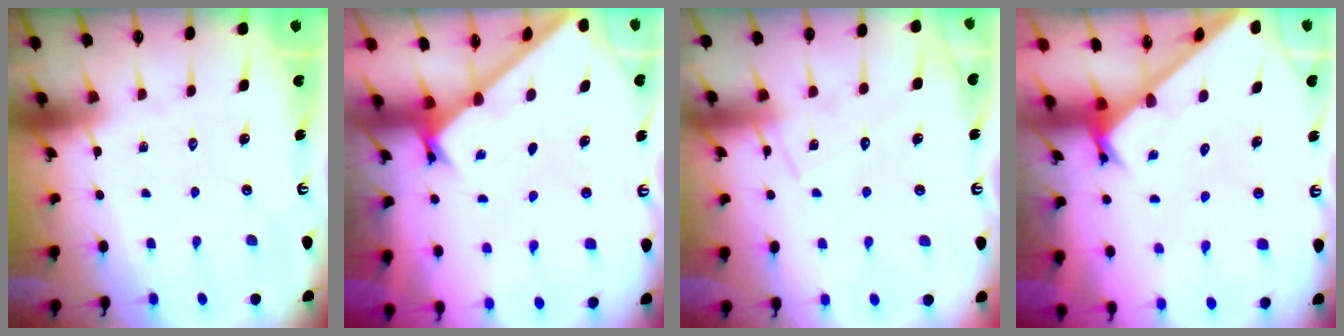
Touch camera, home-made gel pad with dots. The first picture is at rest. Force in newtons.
{"total": 1.7, "press": 1.7, "slide": 0.2}
{"total": 9.8, "press": 9.8, "slide": 0.9}
{"total": 2.5, "press": 2.5, "slide": 0.2}